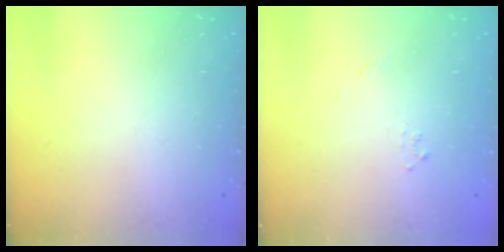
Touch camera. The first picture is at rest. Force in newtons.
{"total": 3.9, "press": 3.9, "slide": 0.4}